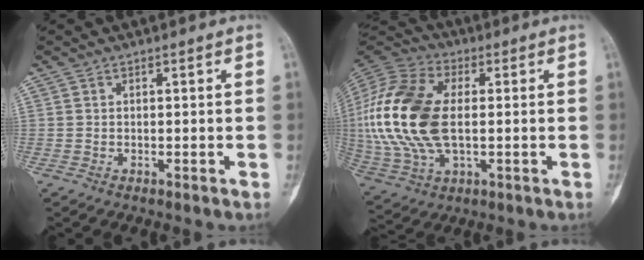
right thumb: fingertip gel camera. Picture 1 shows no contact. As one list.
[{"total": 22.5, "force": [0.5, 12.9, 18.4], "torque": [-0.411, 0.003, 0.011]}]